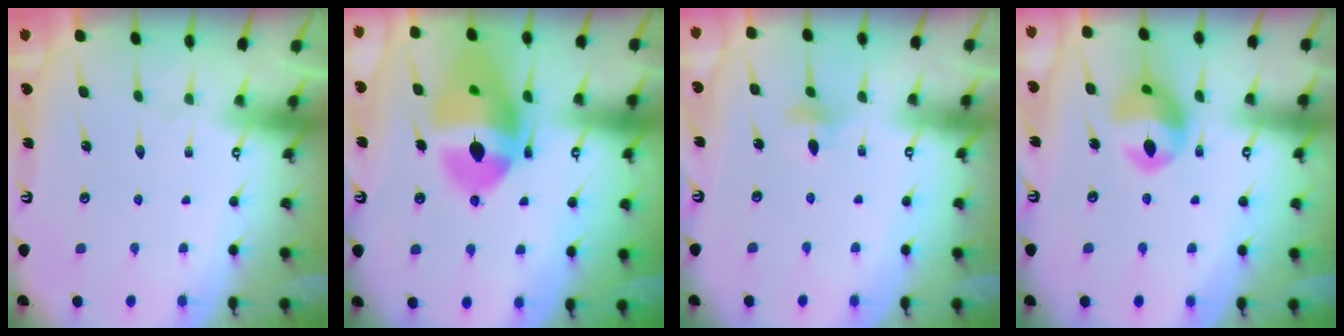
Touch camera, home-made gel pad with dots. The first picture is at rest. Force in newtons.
{"total": 18.3, "press": 18.2, "slide": 1.9}
{"total": 4.8, "press": 4.6, "slide": 1.3}
{"total": 12.7, "press": 12.6, "slide": 1.5}